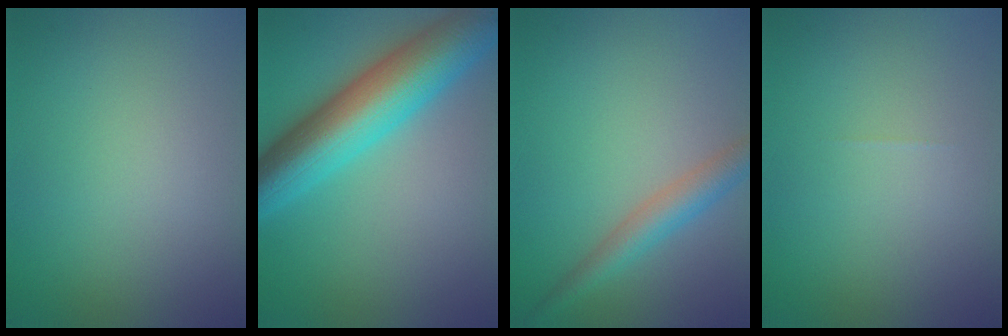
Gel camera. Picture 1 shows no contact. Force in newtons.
{"total": 10.1, "press": 10.1, "slide": 0.2}
{"total": 3.2, "press": 3.2, "slide": 0.1}
{"total": 0.0}